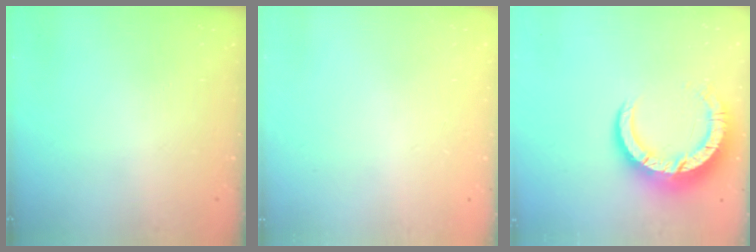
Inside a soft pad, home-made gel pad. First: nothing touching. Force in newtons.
{"total": 2.4, "press": 2.4, "slide": 0.2}
{"total": 11.8, "press": 11.7, "slide": 1.3}